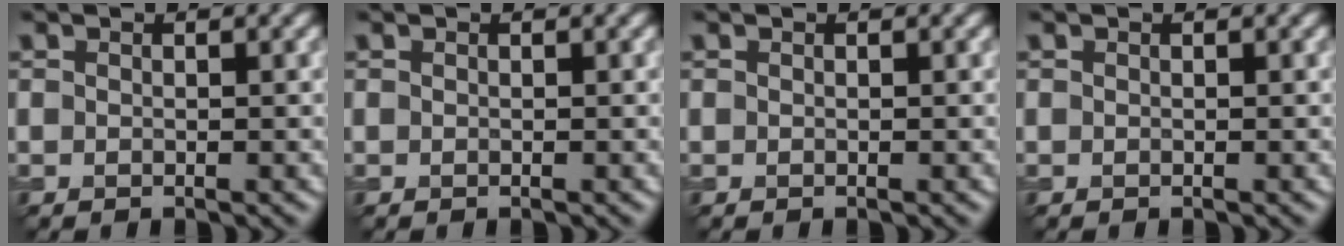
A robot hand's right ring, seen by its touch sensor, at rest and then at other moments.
{"total": 0.0}
{"total": 0.0}
{"total": 0.0}